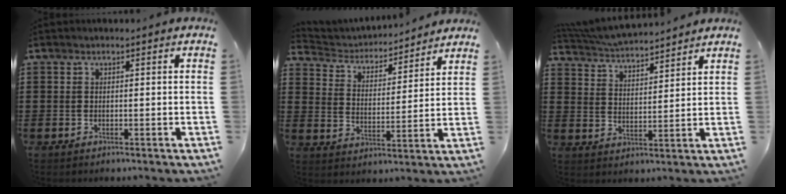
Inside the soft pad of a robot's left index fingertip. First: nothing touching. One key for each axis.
{"total": 3.4, "fx": 3.3, "fy": 1.0, "fz": 0.2, "tx": -0.027, "ty": -0.027, "tz": 0.048}
{"total": 5.3, "fx": 5.2, "fy": 0.2, "fz": 1.0, "tx": -0.041, "ty": -0.025, "tz": 0.093}